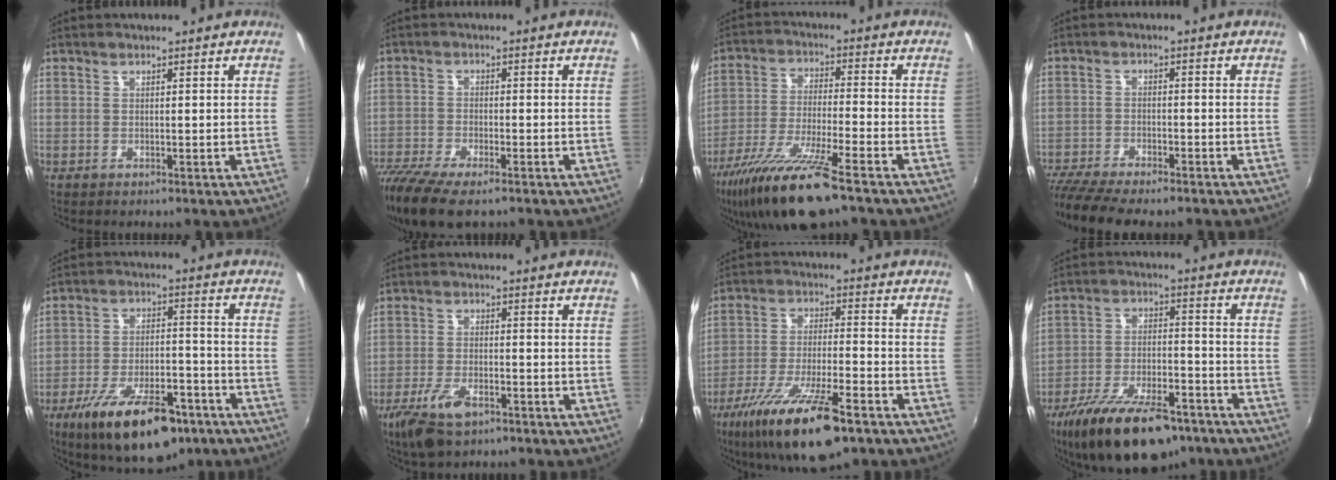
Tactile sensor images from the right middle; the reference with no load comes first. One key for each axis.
{"total": 13.2, "fx": -9.8, "fy": 4.0, "fz": 7.8, "tx": -0.189, "ty": -0.055, "tz": -0.180}
{"total": 15.5, "fx": -11.6, "fy": 1.0, "fz": 10.2, "tx": -0.209, "ty": -0.036, "tz": -0.211}
{"total": 11.0, "fx": -9.6, "fy": 1.8, "fz": 5.1, "tx": -0.126, "ty": -0.038, "tz": -0.166}
{"total": 19.0, "fx": -12.3, "fy": 7.2, "fz": 12.6, "tx": -0.222, "ty": -0.020, "tz": -0.182}
{"total": 8.7, "fx": -5.4, "fy": 3.7, "fz": 5.7, "tx": -0.139, "ty": -0.018, "tz": -0.101}
{"total": 17.7, "fx": -11.6, "fy": 4.2, "fz": 12.7, "tx": -0.245, "ty": -0.041, "tz": -0.202}
{"total": 20.5, "fx": -14.8, "fy": 8.1, "fz": 11.6, "tx": -0.223, "ty": -0.022, "tz": -0.229}